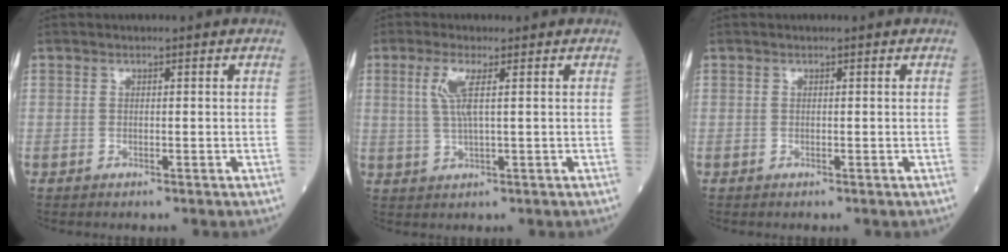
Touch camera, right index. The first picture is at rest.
{"total": 4.4, "force": [1.3, 0.4, 4.2], "torque": [-0.094, 0.000, 0.029]}
{"total": 0.0}